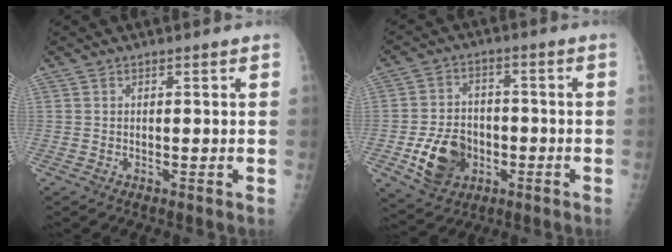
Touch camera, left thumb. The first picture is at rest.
{"total": 11.0, "force": [-3.6, 8.4, 6.2], "torque": [-0.086, 0.013, -0.059]}